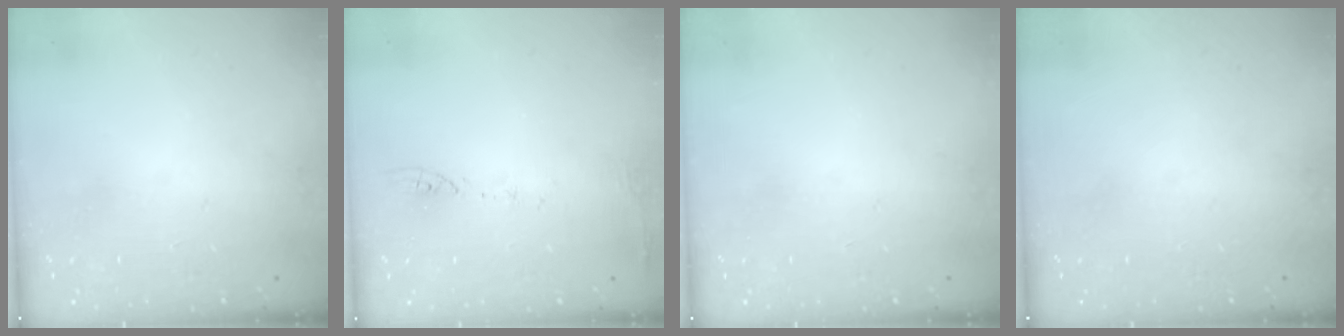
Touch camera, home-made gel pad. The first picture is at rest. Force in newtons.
{"total": 5.8, "press": 5.7, "slide": 0.9}
{"total": 0.0}
{"total": 0.0}